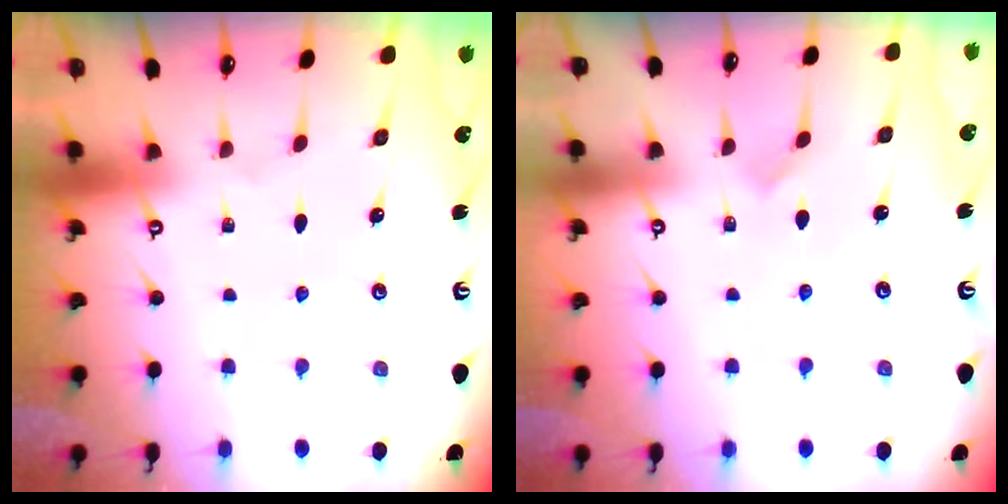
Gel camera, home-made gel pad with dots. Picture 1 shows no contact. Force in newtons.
{"total": 2.8, "press": 2.8, "slide": 0.2}